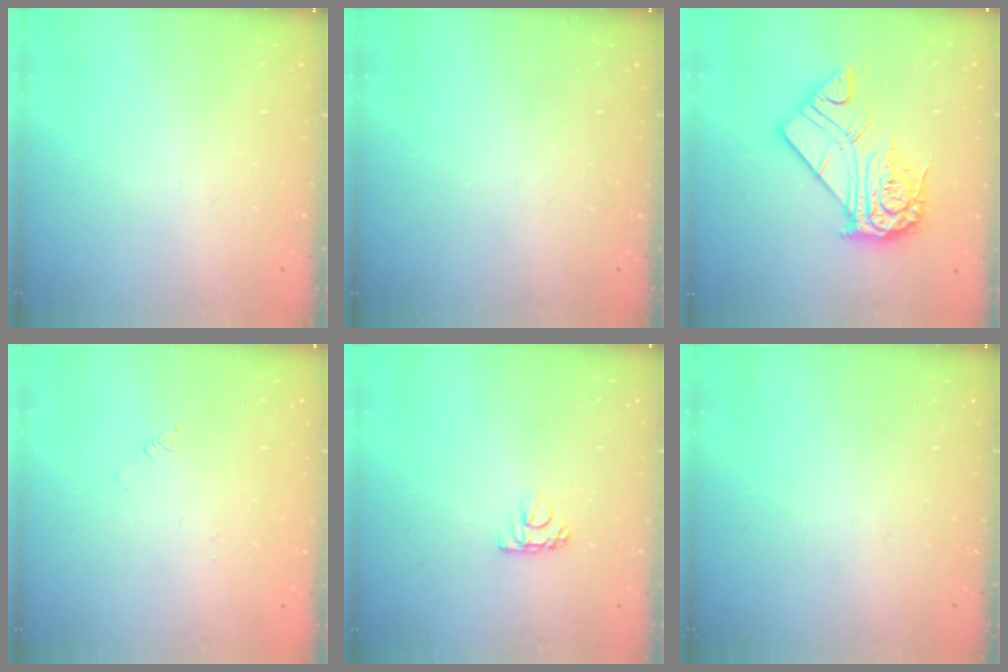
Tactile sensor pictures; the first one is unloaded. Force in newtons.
{"total": 0.0}
{"total": 17.4, "press": 17.3, "slide": 1.7}
{"total": 1.4, "press": 1.3, "slide": 0.3}
{"total": 4.9, "press": 4.9, "slide": 0.3}
{"total": 0.0}